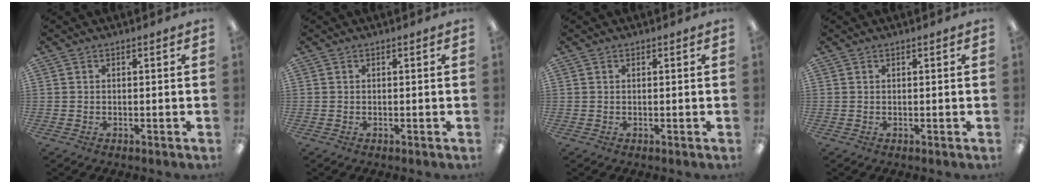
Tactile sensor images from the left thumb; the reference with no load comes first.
{"total": 0.0}
{"total": 0.0}
{"total": 0.5, "force": [0.4, 0.0, 0.3], "torque": [-0.006, 0.001, 0.007]}